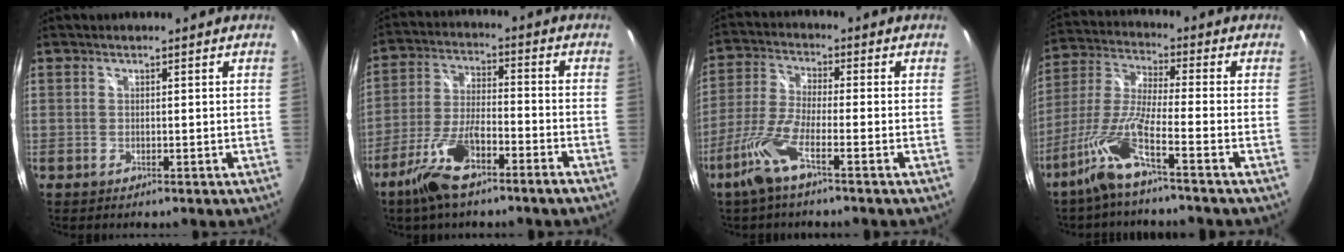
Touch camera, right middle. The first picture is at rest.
{"total": 11.4, "force": [-7.6, 2.3, 8.2], "torque": [-0.180, -0.010, -0.144]}
{"total": 8.4, "force": [-4.8, 0.8, 6.8], "torque": [-0.156, -0.007, -0.098]}
{"total": 9.7, "force": [-6.0, -0.1, 7.6], "torque": [-0.166, -0.003, -0.118]}